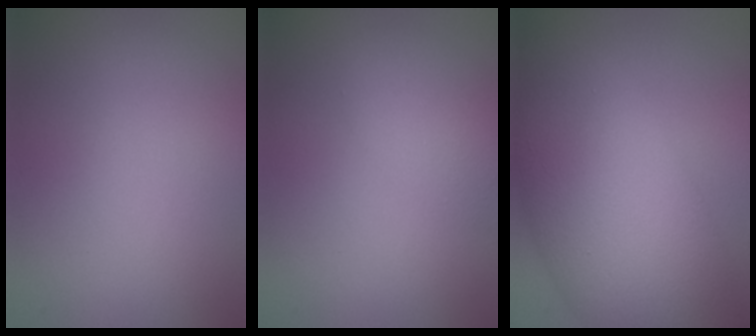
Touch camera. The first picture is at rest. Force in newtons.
{"total": 1.7, "press": 1.7, "slide": 0.1}
{"total": 12.4, "press": 12.4, "slide": 0.4}